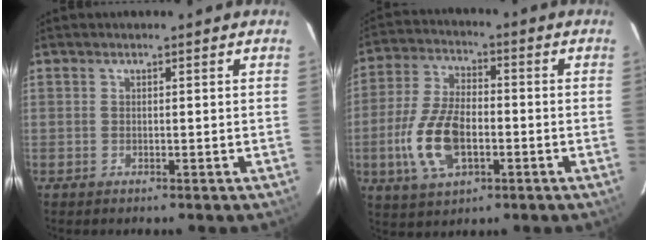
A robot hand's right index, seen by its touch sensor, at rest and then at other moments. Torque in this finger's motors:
{"motor_torque": [1.54, -0.60, 0.39, 0.16]}